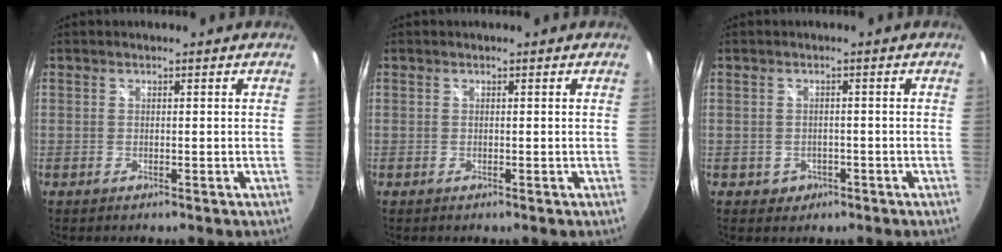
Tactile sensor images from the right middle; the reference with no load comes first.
{"total": 0.0}
{"total": 2.7, "force": [-1.0, 2.4, 0.6], "torque": [-0.018, 0.000, -0.009]}